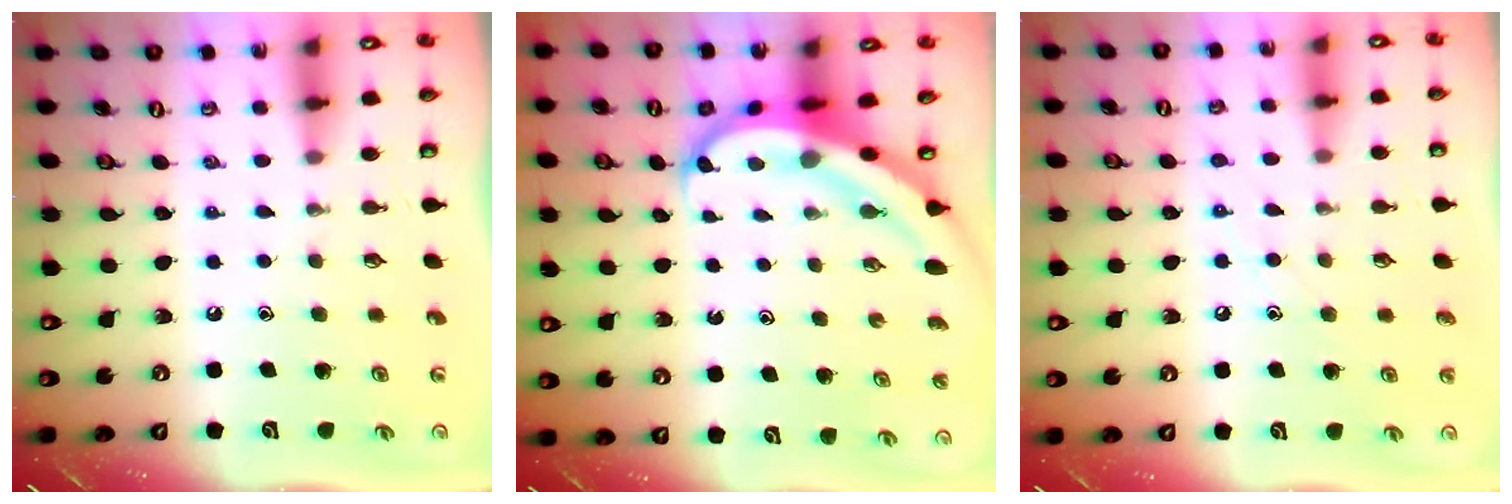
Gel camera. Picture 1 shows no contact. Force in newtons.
{"total": 7.0, "press": 6.8, "slide": 1.7}
{"total": 6.4, "press": 6.4, "slide": 0.3}